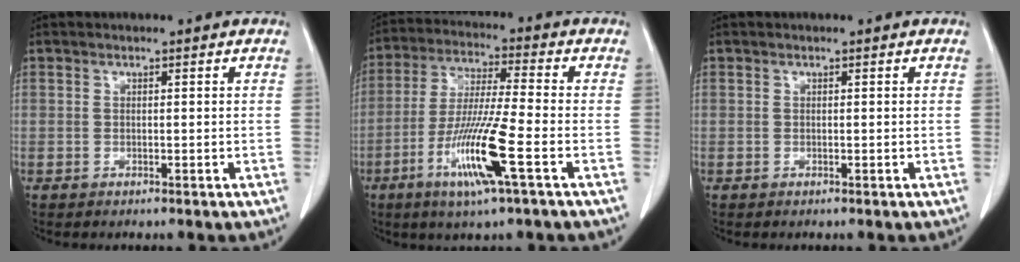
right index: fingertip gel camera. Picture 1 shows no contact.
{"total": 12.6, "force": [-5.0, -0.2, 11.6], "torque": [-0.233, -0.022, -0.097]}
{"total": 0.0}